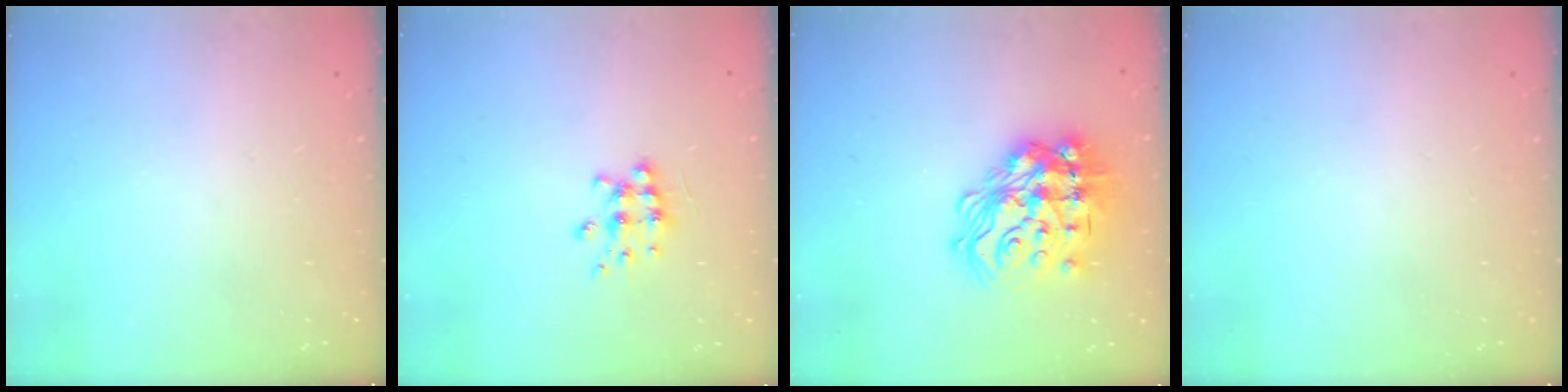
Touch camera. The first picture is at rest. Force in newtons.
{"total": 6.8, "press": 6.7, "slide": 0.7}
{"total": 22.3, "press": 22.2, "slide": 1.4}
{"total": 0.0}